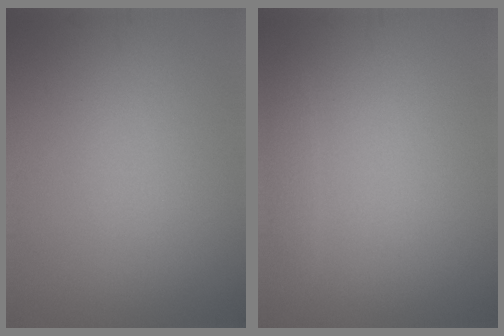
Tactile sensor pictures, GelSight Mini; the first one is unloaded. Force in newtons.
{"total": 1.0, "press": 1.0, "slide": 0.1}